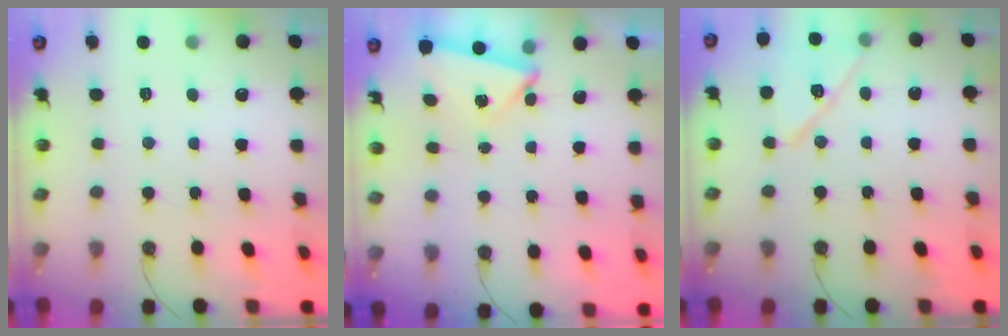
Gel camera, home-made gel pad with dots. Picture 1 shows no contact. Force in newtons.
{"total": 3.3, "press": 3.0, "slide": 1.5}
{"total": 13.3, "press": 12.7, "slide": 4.1}